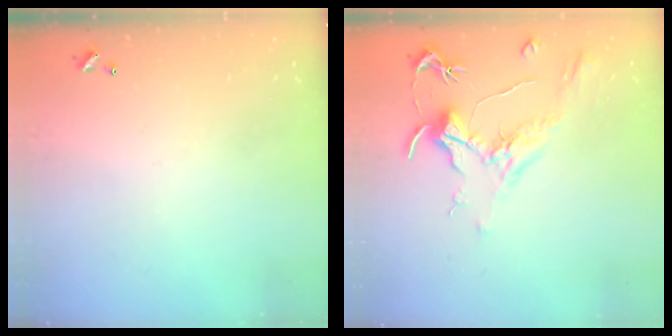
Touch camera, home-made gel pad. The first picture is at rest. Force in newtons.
{"total": 2.1, "press": 2.0, "slide": 0.8}